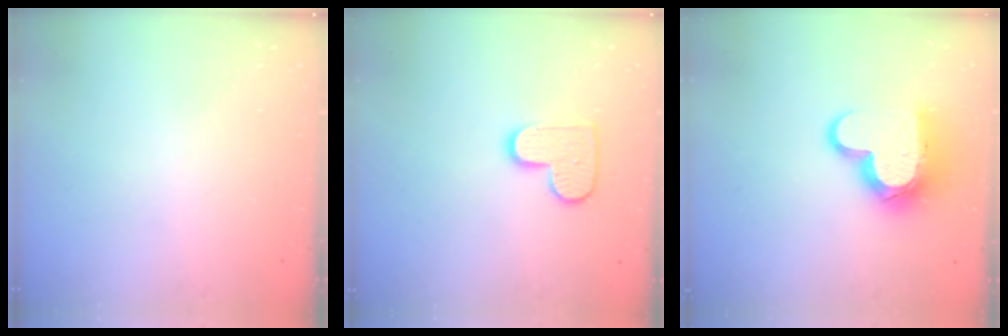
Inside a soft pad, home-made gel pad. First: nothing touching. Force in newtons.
{"total": 10.6, "press": 10.6, "slide": 0.7}
{"total": 15.5, "press": 15.5, "slide": 1.3}